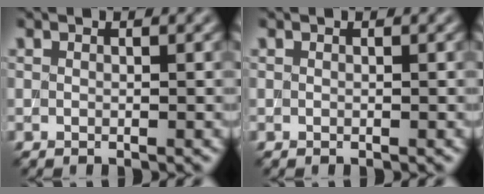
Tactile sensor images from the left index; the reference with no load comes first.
{"total": 0.0}